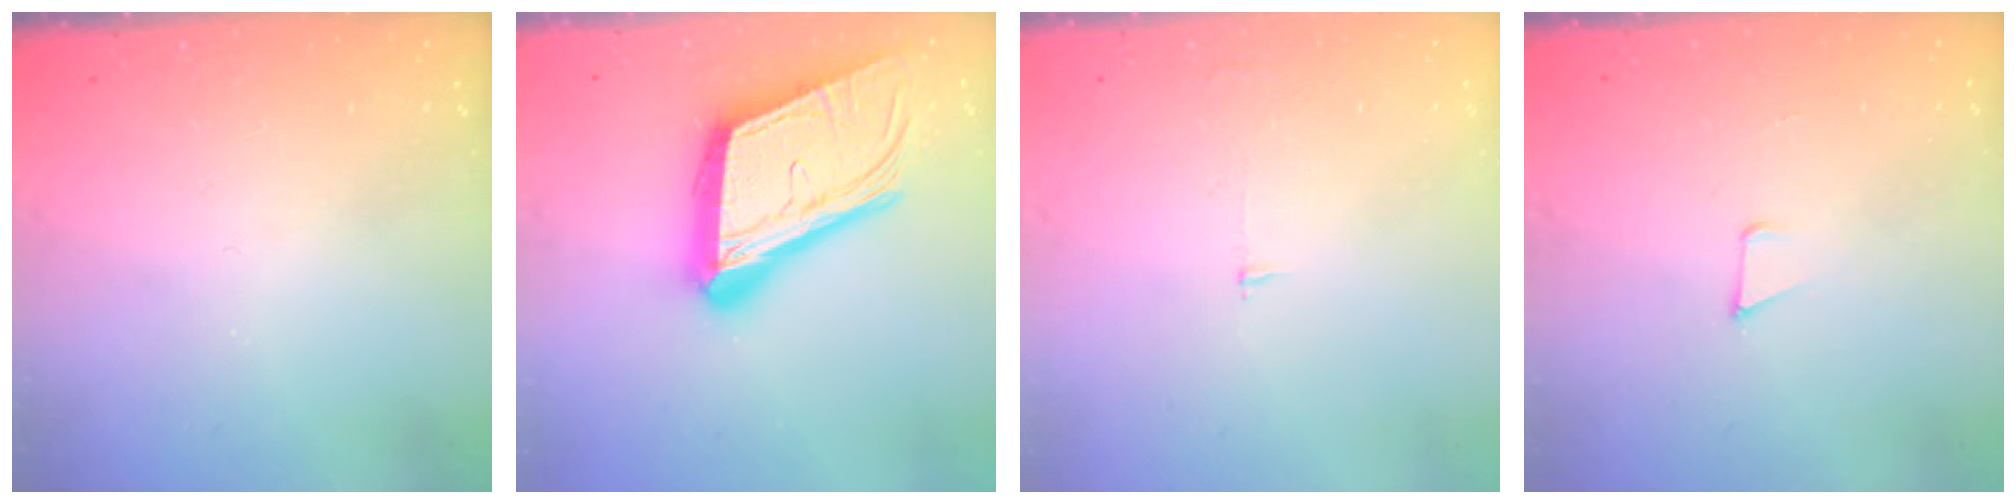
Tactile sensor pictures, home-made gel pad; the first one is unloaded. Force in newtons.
{"total": 24.2, "press": 23.8, "slide": 4.4}
{"total": 2.5, "press": 2.5, "slide": 0.2}
{"total": 3.6, "press": 2.4, "slide": 2.6}